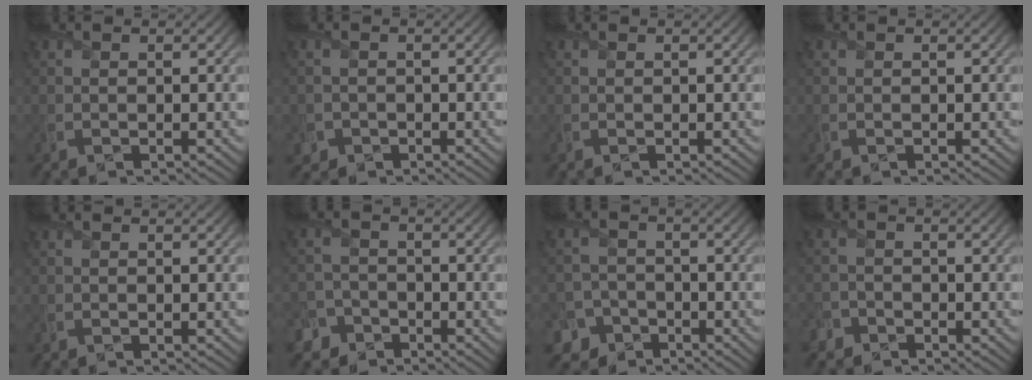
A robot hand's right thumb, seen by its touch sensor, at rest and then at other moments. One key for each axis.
{"total": 1.7, "fx": -0.9, "fy": 1.4, "fz": 0.1, "tx": 0.006, "ty": -0.005, "tz": -0.020}
{"total": 0.0}
{"total": 0.0}
{"total": 0.0}
{"total": 4.3, "fx": -3.3, "fy": 2.8, "fz": 0.5, "tx": 0.002, "ty": 0.001, "tz": -0.068}
{"total": 5.4, "fx": -3.7, "fy": 3.8, "fz": 0.8, "tx": 0.001, "ty": -0.004, "tz": -0.077}
{"total": 2.0, "fx": -1.6, "fy": 1.2, "fz": 0.1, "tx": 0.002, "ty": 0.001, "tz": -0.041}